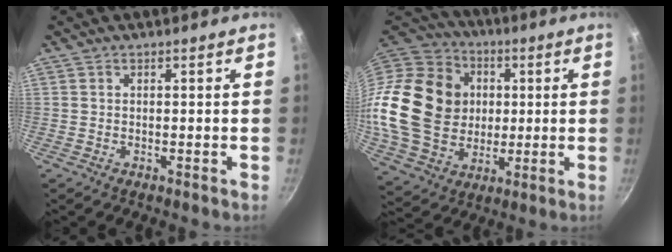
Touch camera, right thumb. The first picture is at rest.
{"total": 25.6, "force": [1.9, 21.3, 14.1], "torque": [-0.248, 0.019, 0.042]}